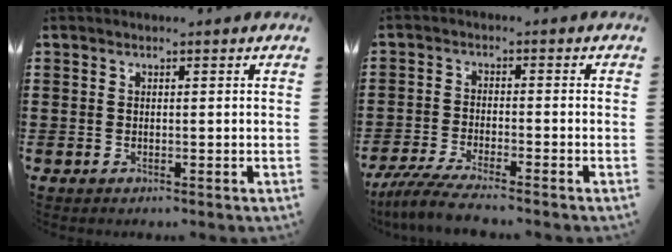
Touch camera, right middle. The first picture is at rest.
{"total": 4.9, "force": [-4.5, 0.2, 1.9], "torque": [-0.053, -0.015, -0.092]}